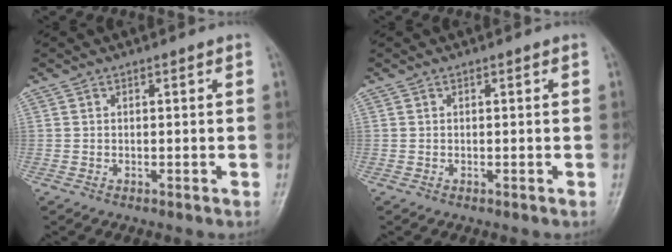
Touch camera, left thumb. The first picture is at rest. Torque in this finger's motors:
{"motor_torque": [-0.02, 0.04, 0.00, 0.07, 0.00]}